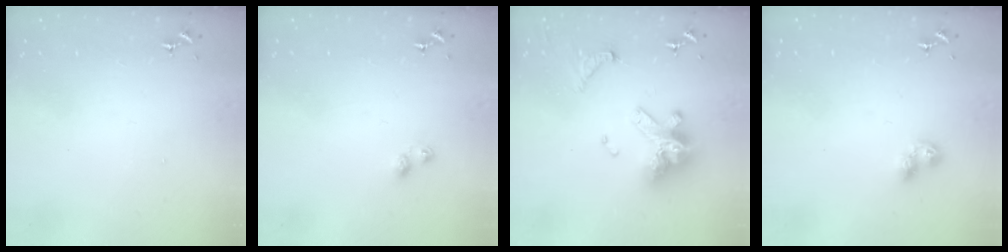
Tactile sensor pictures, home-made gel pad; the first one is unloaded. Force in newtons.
{"total": 5.3, "press": 5.2, "slide": 0.7}
{"total": 17.1, "press": 17.0, "slide": 1.9}
{"total": 6.0, "press": 6.0, "slide": 0.3}